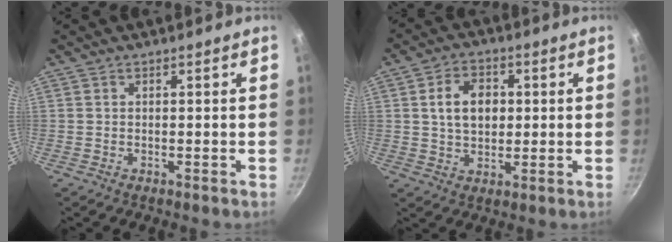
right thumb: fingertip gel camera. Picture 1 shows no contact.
{"total": 8.3, "force": [1.2, 6.0, 5.6], "torque": [-0.077, 0.006, 0.019]}